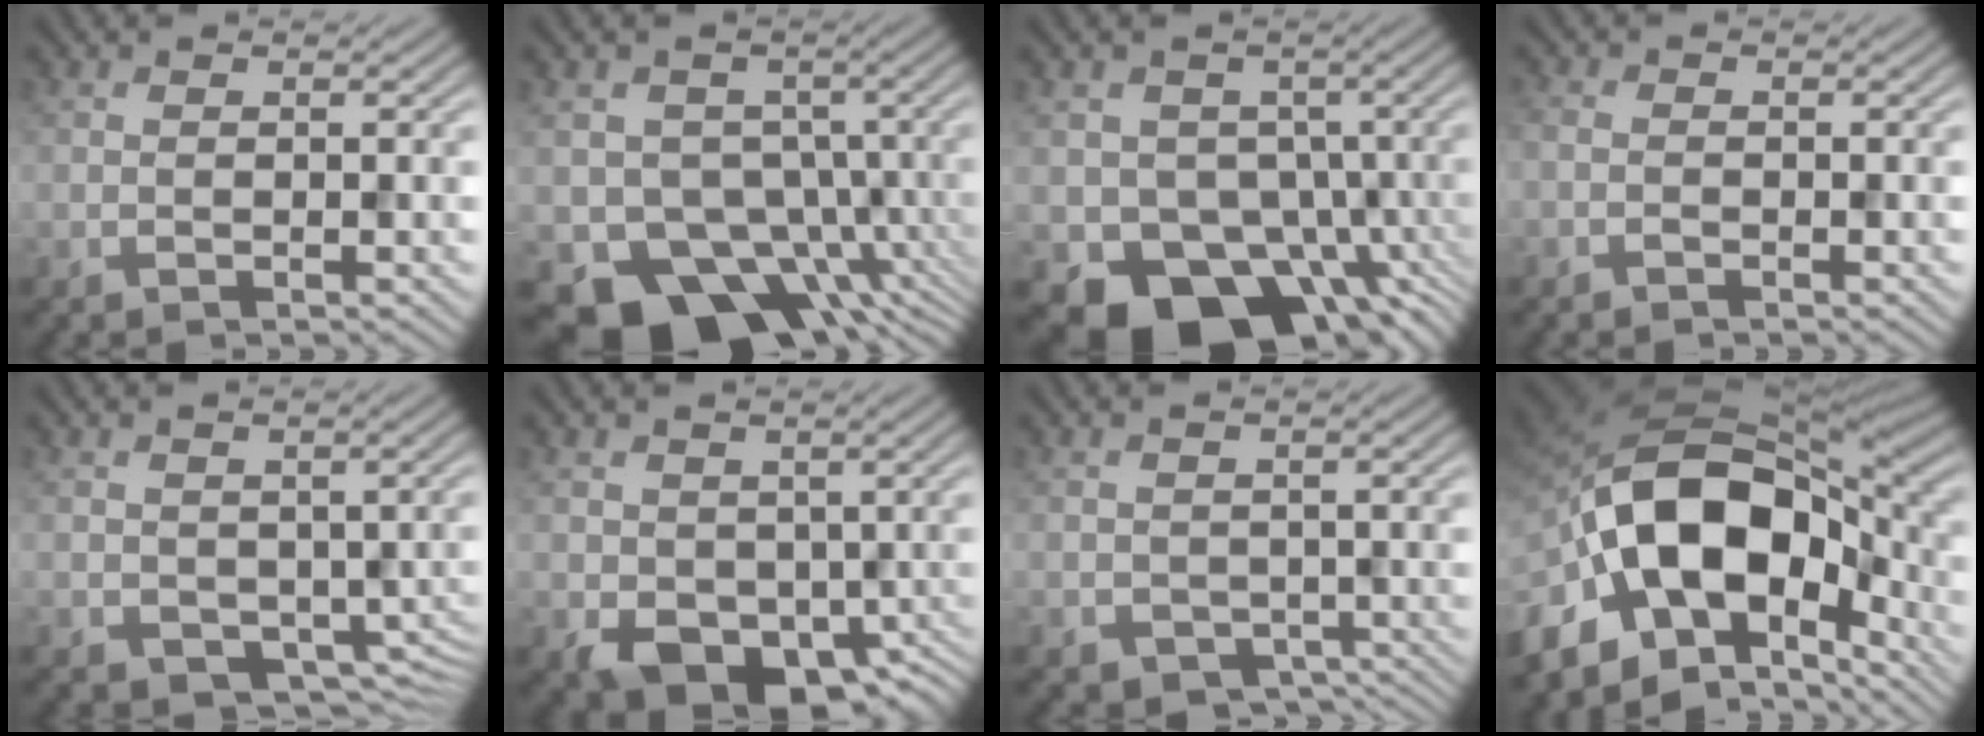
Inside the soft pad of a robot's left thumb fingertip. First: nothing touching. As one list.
[{"total": 10.1, "force": [-4.7, 7.9, 4.2], "torque": [-0.052, -0.031, -0.083]}, {"total": 9.9, "force": [-3.9, 7.8, 4.7], "torque": [-0.057, -0.037, -0.062]}, {"total": 0.9, "force": [-0.7, 0.4, 0.4], "torque": [-0.010, -0.003, -0.016]}, {"total": 4.2, "force": [-1.0, 3.2, 2.5], "torque": [-0.042, -0.031, 0.003]}, {"total": 7.1, "force": [-2.0, 5.5, 4.1], "torque": [-0.075, -0.038, -0.017]}, {"total": 2.3, "force": [-1.3, 1.9, 0.4], "torque": [-0.009, -0.024, -0.010]}, {"total": 18.2, "force": [-4.7, 11.5, 13.3], "torque": [-0.268, -0.006, -0.081]}]